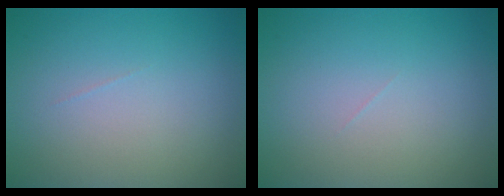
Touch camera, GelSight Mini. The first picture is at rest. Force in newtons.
{"total": 0.0}